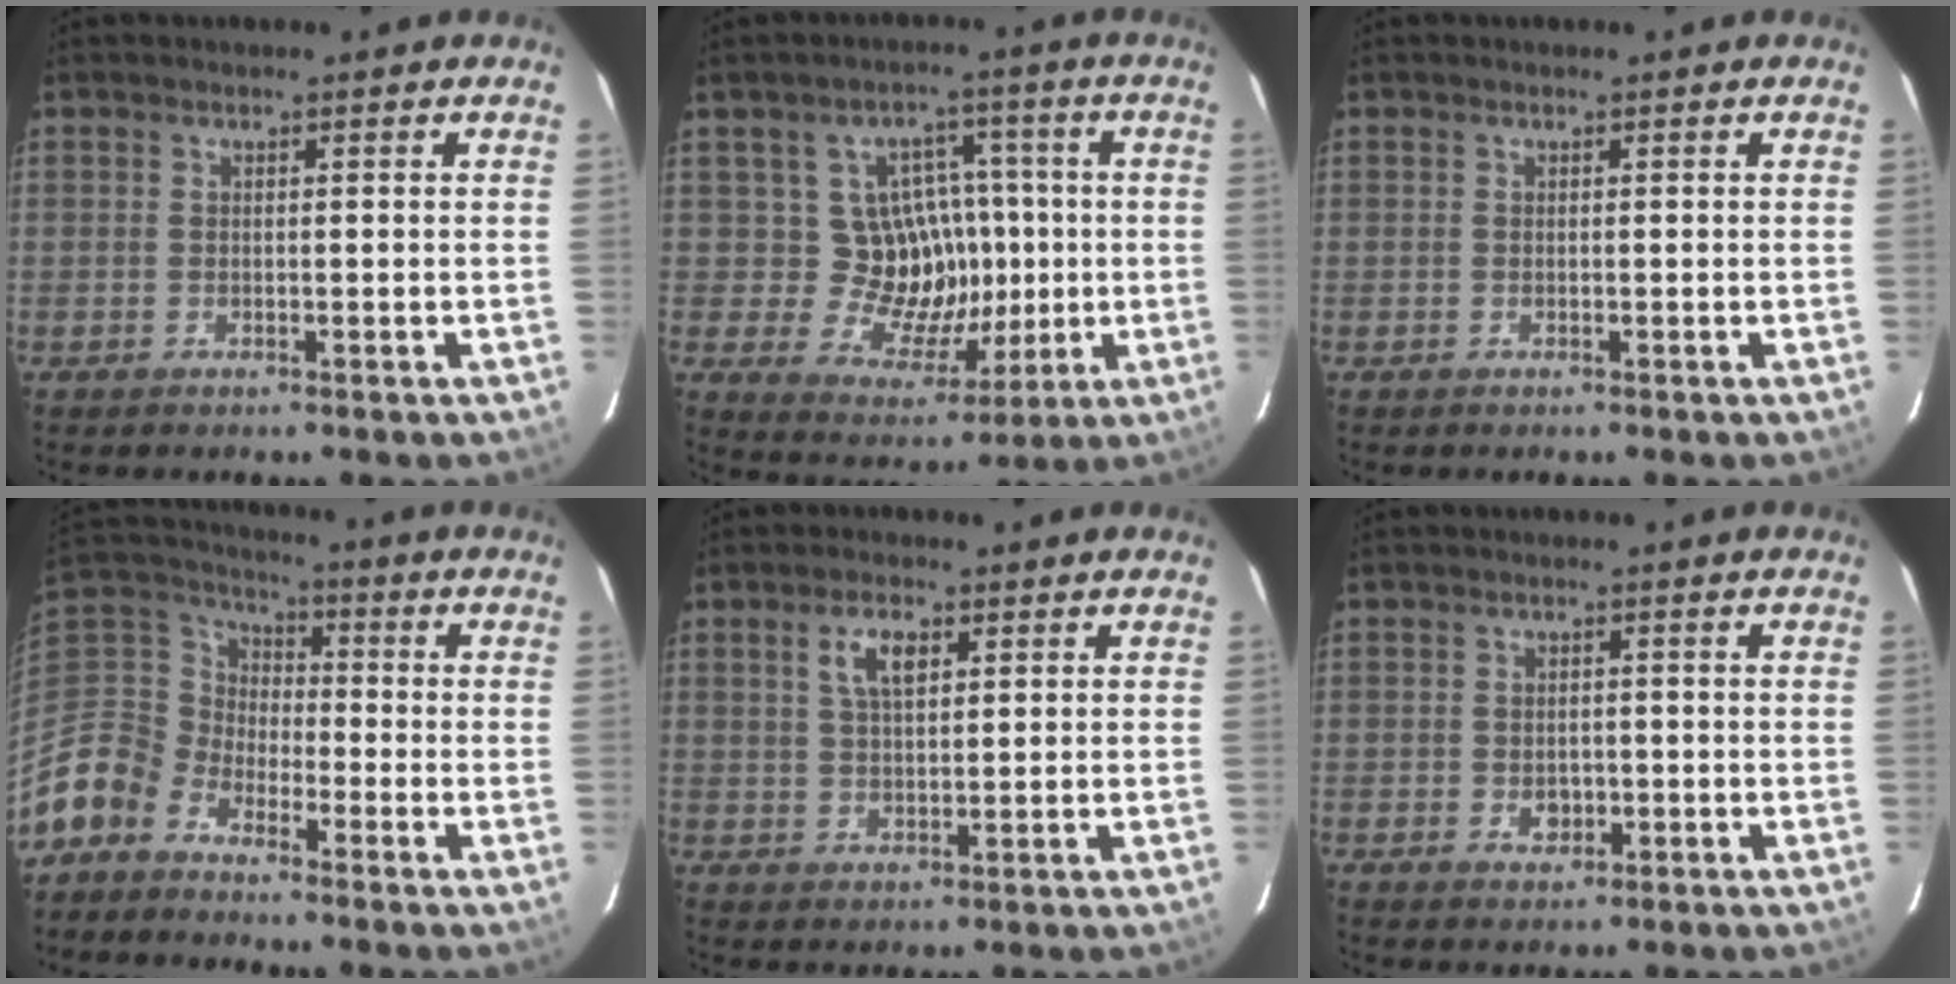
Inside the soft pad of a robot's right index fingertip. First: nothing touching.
{"total": 11.0, "force": [0.1, 10.4, 3.8], "torque": [-0.073, 0.016, 0.009]}
{"total": 0.0}
{"total": 10.8, "force": [-7.4, 7.5, 2.6], "torque": [-0.091, 0.027, -0.169]}
{"total": 4.8, "force": [2.0, 2.0, 3.9], "torque": [-0.070, 0.008, 0.037]}
{"total": 2.8, "force": [-0.8, 2.3, 1.4], "torque": [-0.025, 0.003, -0.007]}